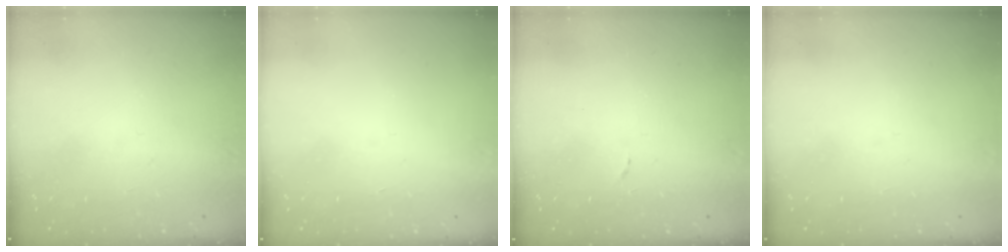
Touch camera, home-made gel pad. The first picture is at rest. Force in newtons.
{"total": 1.7, "press": 1.7, "slide": 0.1}
{"total": 4.2, "press": 4.1, "slide": 0.7}
{"total": 1.5, "press": 1.5, "slide": 0.1}